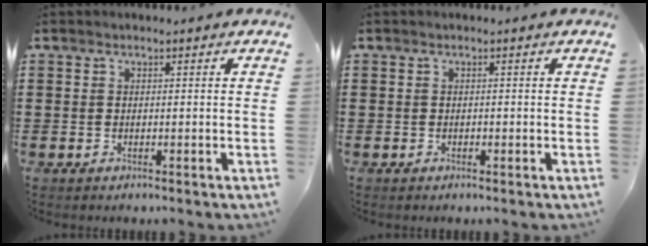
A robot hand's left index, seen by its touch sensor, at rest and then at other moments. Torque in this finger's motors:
{"motor_torque": [-0.03, 0.04, 0.02, 0.01]}